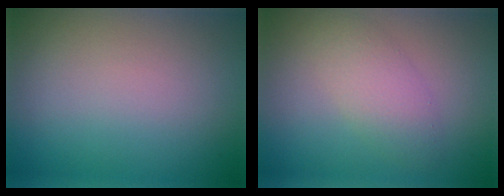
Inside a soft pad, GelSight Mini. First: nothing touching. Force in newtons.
{"total": 3.1, "press": 3.1, "slide": 0.0}